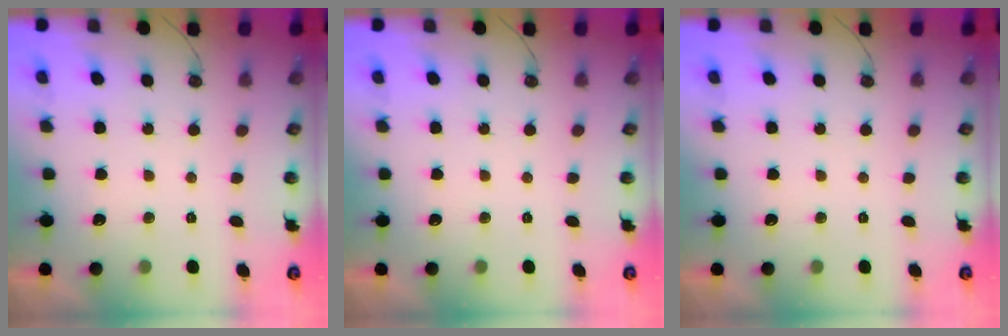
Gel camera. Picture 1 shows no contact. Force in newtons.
{"total": 0.0}
{"total": 0.0}